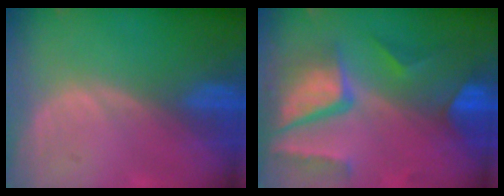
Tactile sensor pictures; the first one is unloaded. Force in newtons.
{"total": 10.3, "press": 8.8, "slide": 5.5}